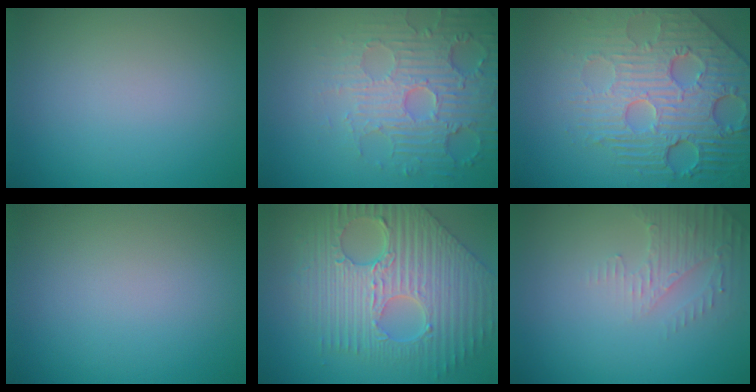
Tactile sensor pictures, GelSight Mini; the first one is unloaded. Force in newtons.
{"total": 4.8, "press": 4.6, "slide": 1.2}
{"total": 8.6, "press": 6.0, "slide": 6.2}
{"total": 0.0}
{"total": 9.8, "press": 6.8, "slide": 7.1}
{"total": 2.6, "press": 2.5, "slide": 0.7}